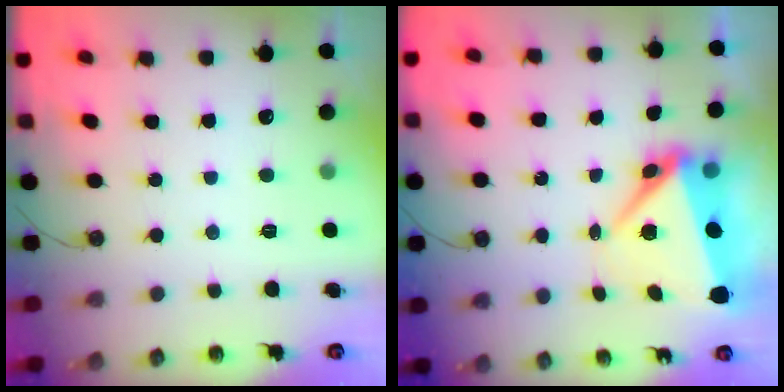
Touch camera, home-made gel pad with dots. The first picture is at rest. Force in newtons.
{"total": 9.0, "press": 8.9, "slide": 1.6}